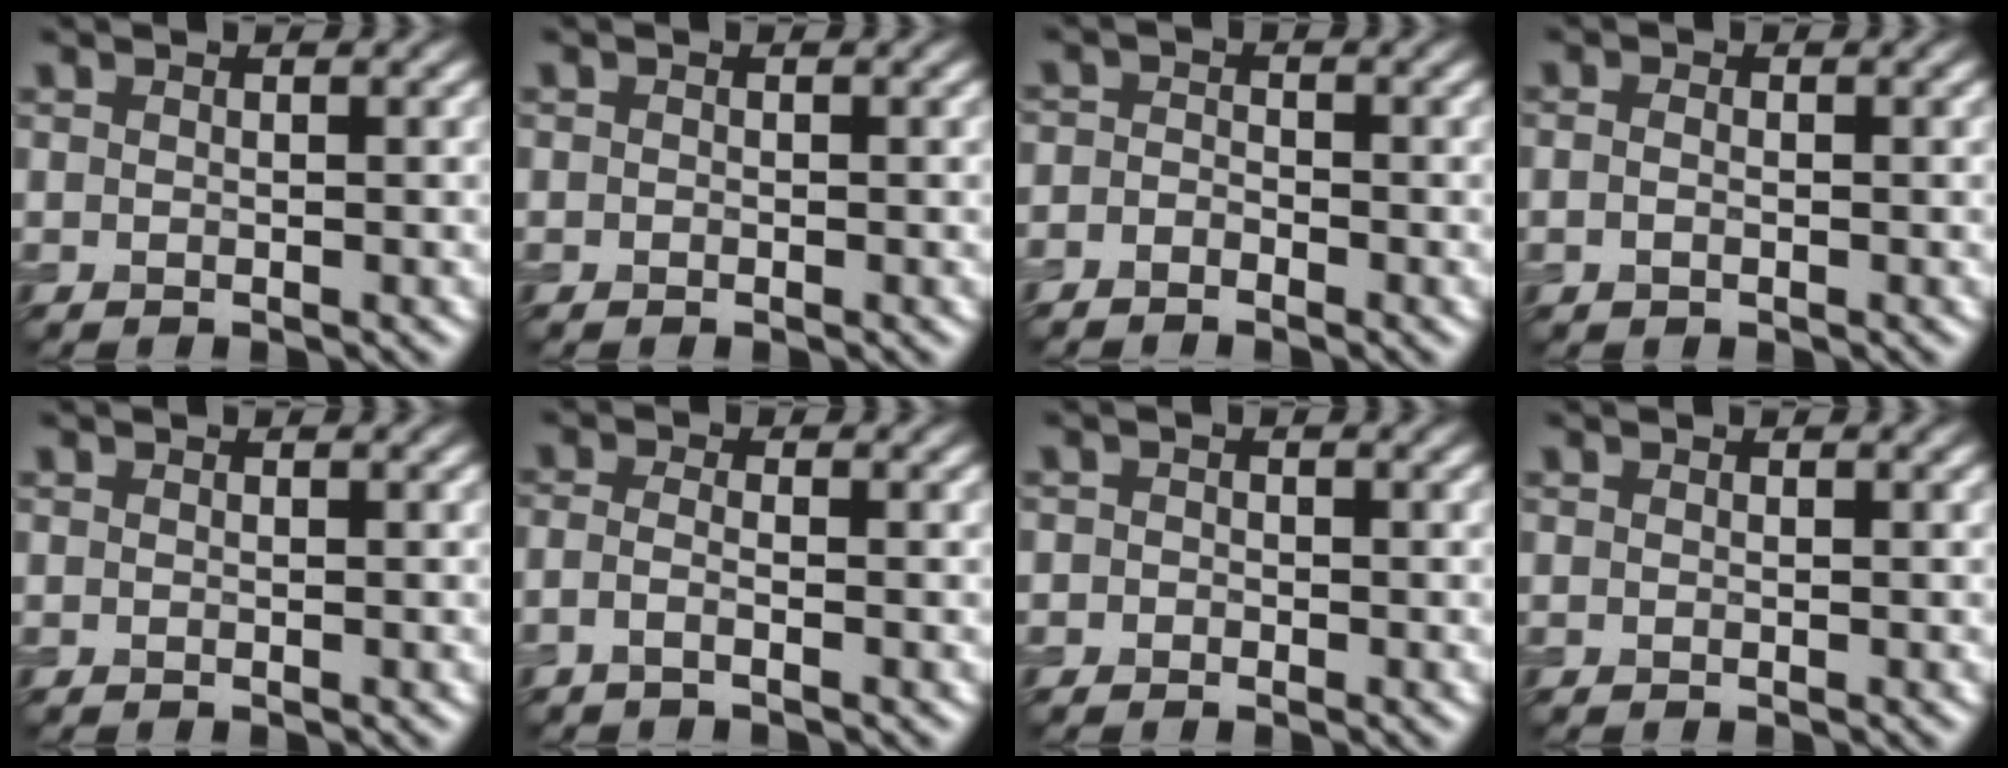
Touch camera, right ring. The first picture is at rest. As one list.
[{"total": 0.0}, {"total": 1.5, "force": [-1.2, 0.9, 0.4], "torque": [0.001, 0.004, -0.030]}, {"total": 1.1, "force": [-0.2, 0.7, 0.8], "torque": [-0.018, -0.001, -0.007]}, {"total": 0.0}, {"total": 1.5, "force": [-0.9, 0.4, 1.1], "torque": [-0.025, -0.003, -0.024]}, {"total": 1.0, "force": [-0.2, 0.9, 0.3], "torque": [0.006, -0.003, -0.014]}, {"total": 0.0}]